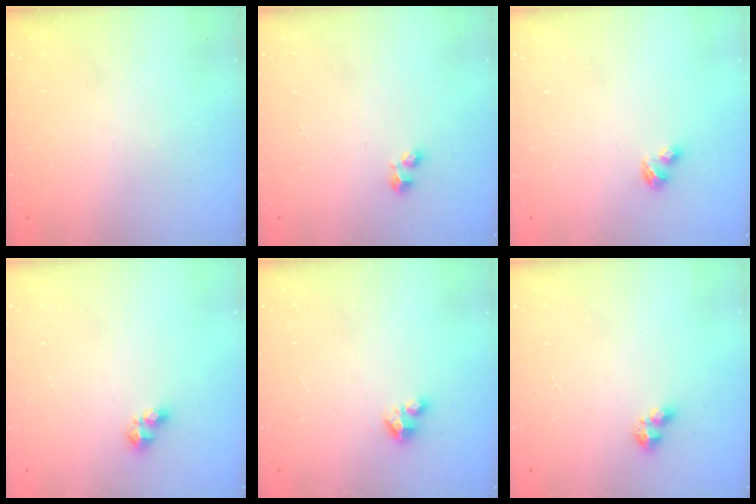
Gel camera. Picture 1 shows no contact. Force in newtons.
{"total": 2.9, "press": 2.8, "slide": 0.6}
{"total": 3.1, "press": 3.0, "slide": 0.5}
{"total": 5.7, "press": 5.7, "slide": 0.5}
{"total": 2.8, "press": 2.8, "slide": 0.2}
{"total": 3.4, "press": 3.4, "slide": 0.5}